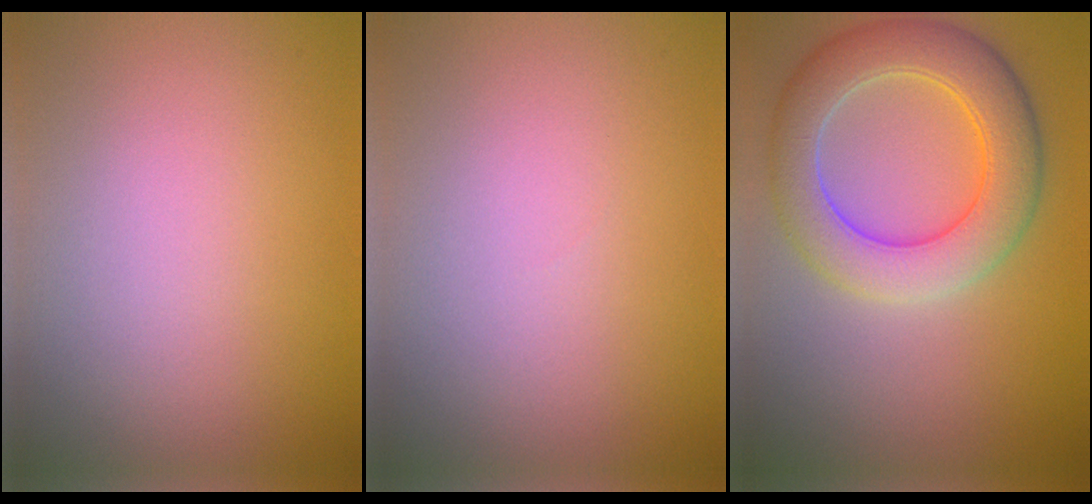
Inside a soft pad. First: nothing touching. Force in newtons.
{"total": 0.0}
{"total": 7.1, "press": 7.0, "slide": 0.6}